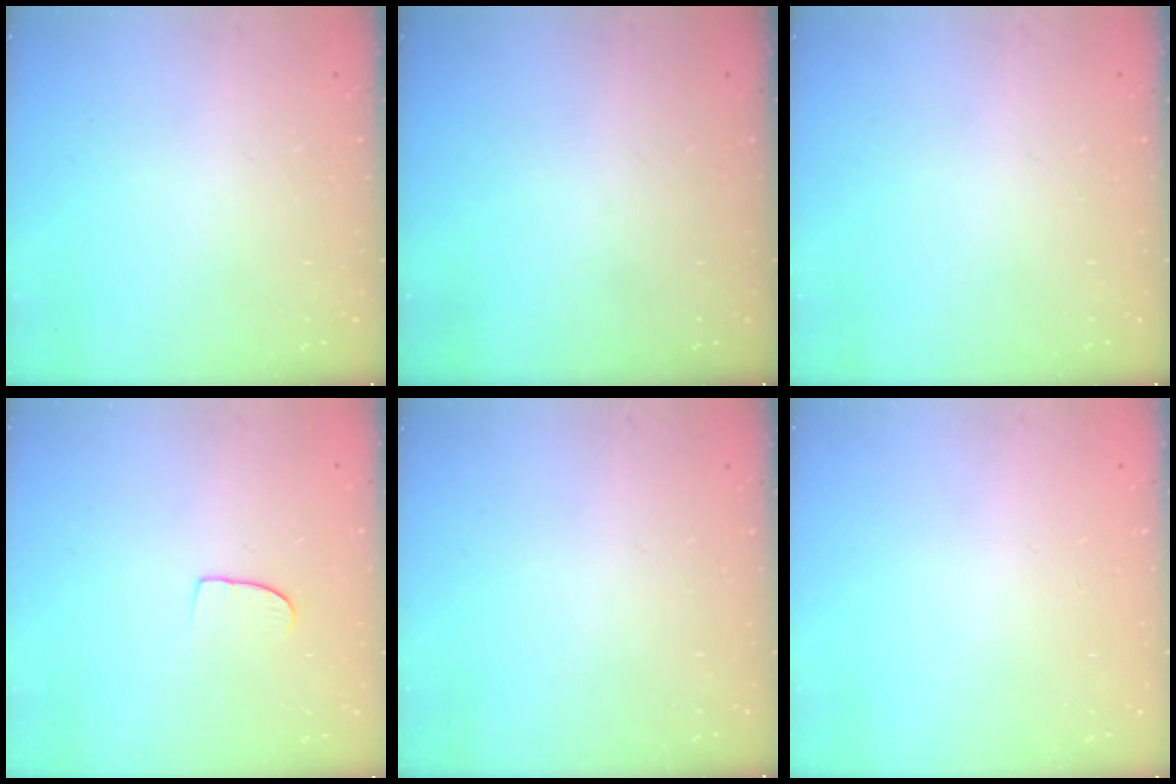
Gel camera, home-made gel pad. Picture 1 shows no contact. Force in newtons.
{"total": 0.0}
{"total": 0.0}
{"total": 6.1, "press": 6.1, "slide": 0.4}
{"total": 0.0}
{"total": 0.0}